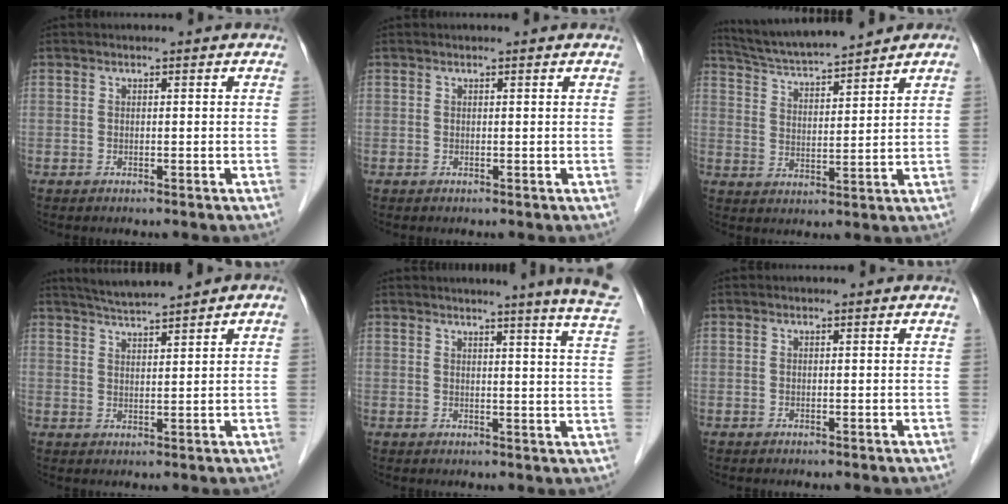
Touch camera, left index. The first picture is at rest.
{"total": 0.7, "force": [0.7, 0.0, 0.2], "torque": [-0.009, 0.006, 0.010]}
{"total": 10.3, "force": [9.6, 0.0, 3.7], "torque": [-0.070, 0.020, 0.171]}
{"total": 4.8, "force": [4.0, -0.5, 2.5], "torque": [-0.047, 0.014, 0.075]}
{"total": 11.9, "force": [10.4, -1.2, 5.8], "torque": [-0.068, -0.050, 0.094]}
{"total": 0.0}